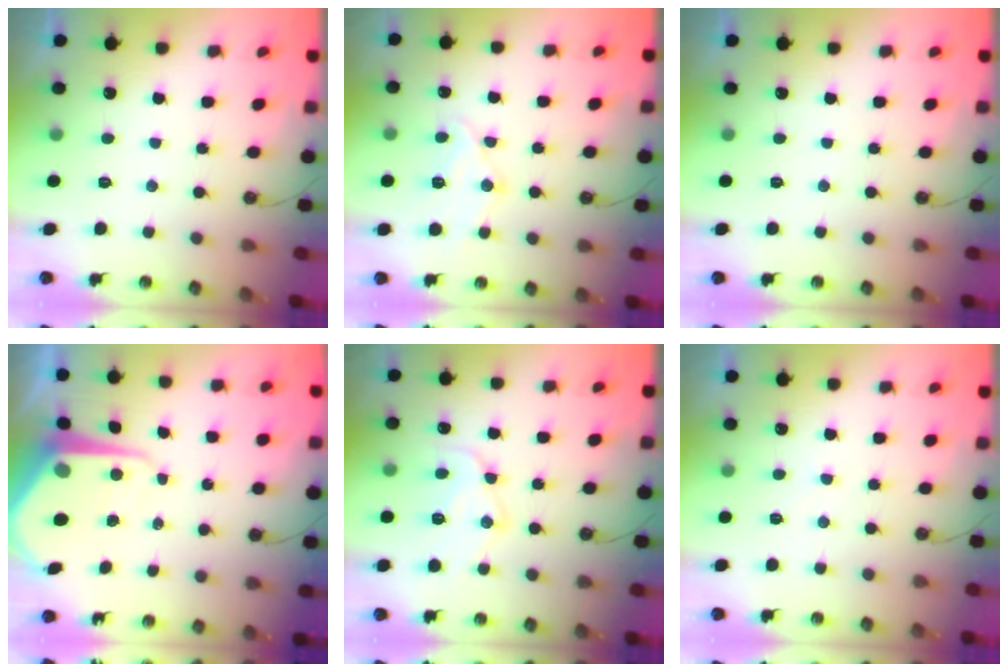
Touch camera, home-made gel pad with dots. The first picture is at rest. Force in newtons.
{"total": 12.4, "press": 12.3, "slide": 1.3}
{"total": 0.0}
{"total": 10.8, "press": 10.7, "slide": 0.8}
{"total": 12.1, "press": 12.1, "slide": 1.2}
{"total": 5.4, "press": 5.4, "slide": 0.6}